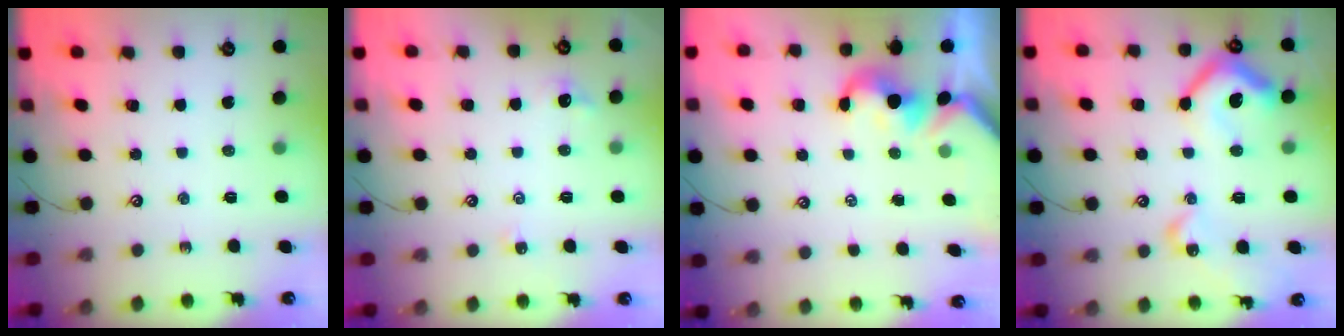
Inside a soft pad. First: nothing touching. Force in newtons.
{"total": 1.6, "press": 1.5, "slide": 0.5}
{"total": 0.5, "press": 0.2, "slide": 0.5}
{"total": 14.6, "press": 14.6, "slide": 0.8}